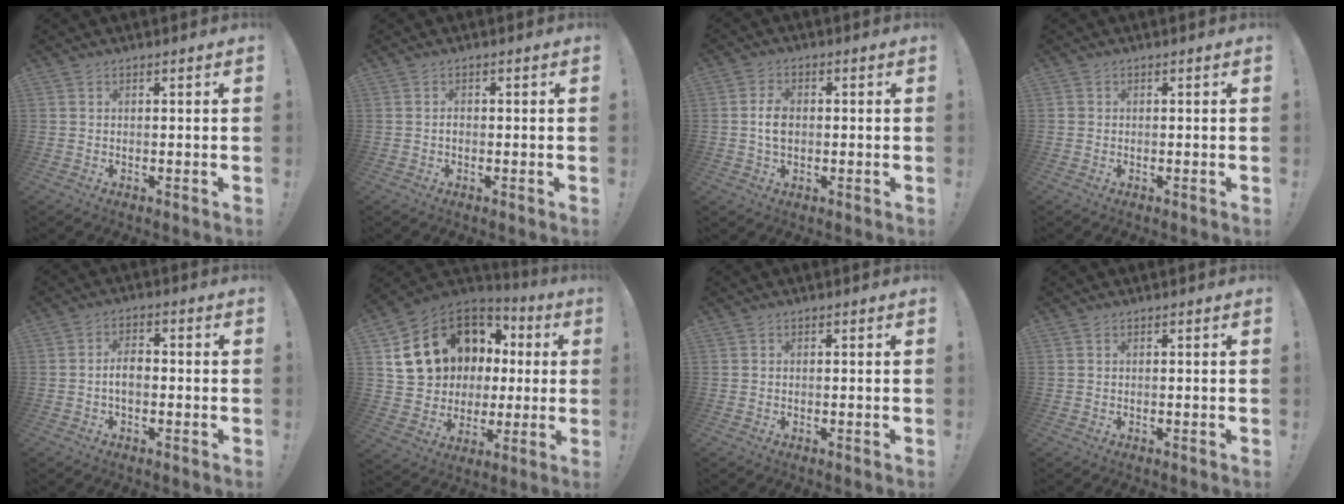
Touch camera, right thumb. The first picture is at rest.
{"total": 0.8, "force": [-0.2, 0.6, 0.4], "torque": [-0.004, 0.001, -0.004]}
{"total": 5.4, "force": [-0.3, 3.6, 4.0], "torque": [-0.056, 0.003, -0.008]}
{"total": 0.7, "force": [0.0, 0.7, 0.1], "torque": [-0.009, 0.004, 0.002]}
{"total": 4.7, "force": [-0.7, 2.5, 3.9], "torque": [-0.072, 0.006, -0.015]}
{"total": 17.9, "force": [6.5, 14.3, 8.5], "torque": [-0.132, -0.032, 0.155]}
{"total": 0.0}
{"total": 0.0}